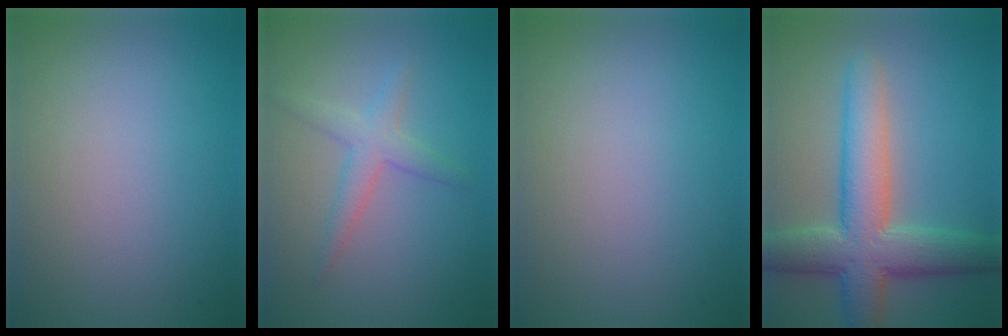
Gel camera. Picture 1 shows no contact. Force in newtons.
{"total": 2.5, "press": 2.5, "slide": 0.0}
{"total": 0.0}
{"total": 7.8, "press": 7.8, "slide": 0.5}